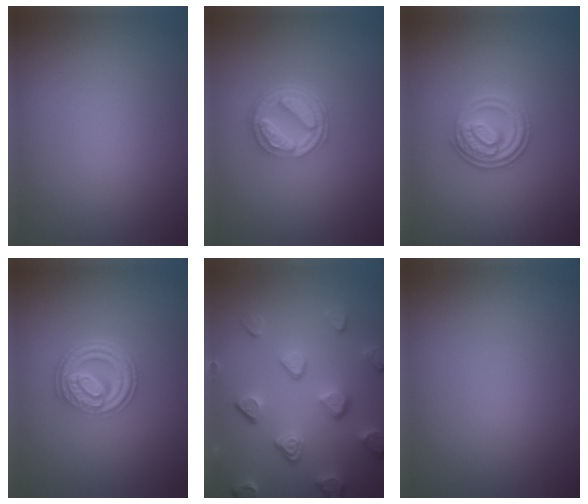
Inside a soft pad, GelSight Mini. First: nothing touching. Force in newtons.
{"total": 5.2, "press": 3.8, "slide": 3.6}
{"total": 3.3, "press": 2.9, "slide": 1.6}
{"total": 4.8, "press": 3.7, "slide": 3.1}
{"total": 5.1, "press": 4.0, "slide": 3.2}
{"total": 0.0}